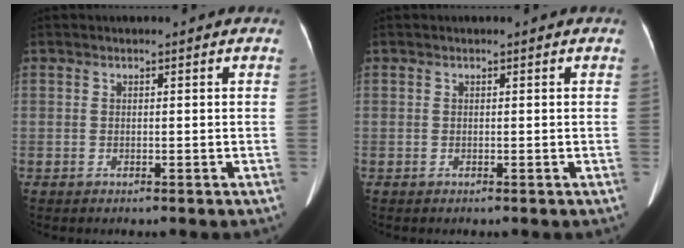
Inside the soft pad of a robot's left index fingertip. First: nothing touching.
{"total": 0.0}